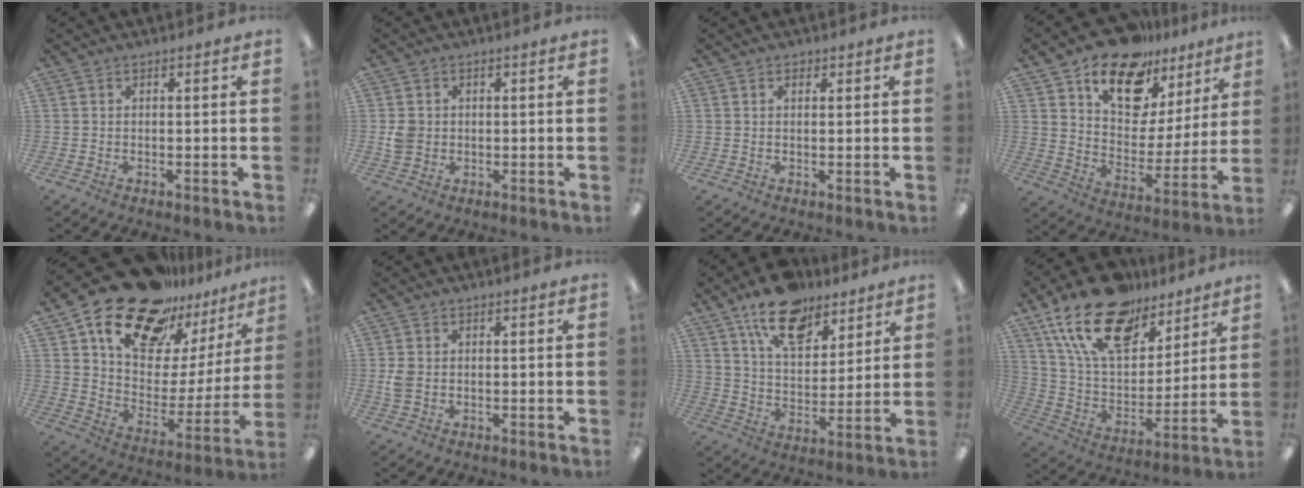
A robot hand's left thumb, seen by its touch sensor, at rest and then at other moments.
{"total": 3.9, "force": [-0.1, 3.6, 1.5], "torque": [-0.021, 0.005, -0.002]}
{"total": 1.3, "force": [0.7, 0.8, 0.8], "torque": [-0.008, -0.002, 0.011]}
{"total": 16.8, "force": [12.6, 9.0, 6.5], "torque": [-0.122, -0.082, 0.229]}
{"total": 22.4, "force": [17.0, 11.3, 9.2], "torque": [-0.166, -0.107, 0.302]}
{"total": 3.6, "force": [-0.2, 2.8, 2.4], "torque": [-0.040, 0.003, -0.006]}
{"total": 15.2, "force": [10.8, 7.7, 7.4], "torque": [-0.121, -0.052, 0.196]}
{"total": 21.4, "force": [14.1, 11.2, 11.5], "torque": [-0.222, -0.073, 0.253]}